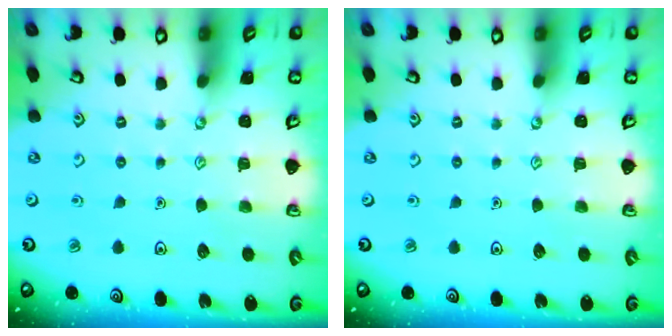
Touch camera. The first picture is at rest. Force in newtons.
{"total": 0.0}